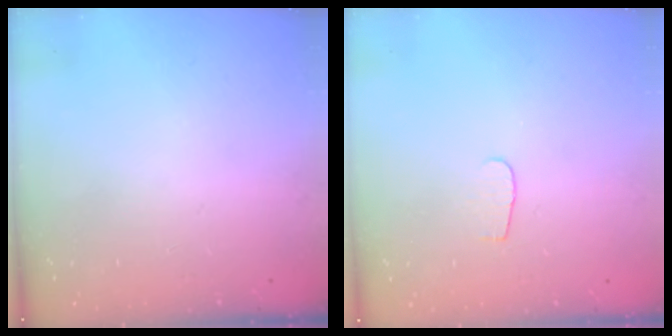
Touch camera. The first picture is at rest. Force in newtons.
{"total": 3.2, "press": 3.2, "slide": 0.3}